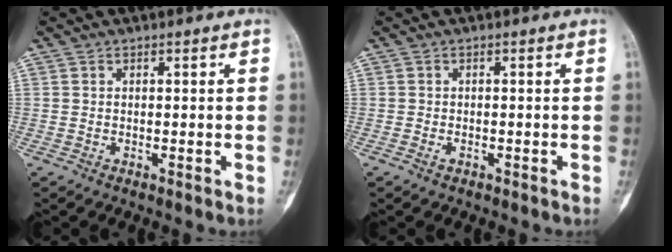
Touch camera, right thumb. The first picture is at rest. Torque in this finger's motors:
{"motor_torque": [0.05, 0.28, -0.04, -0.06, -0.10]}